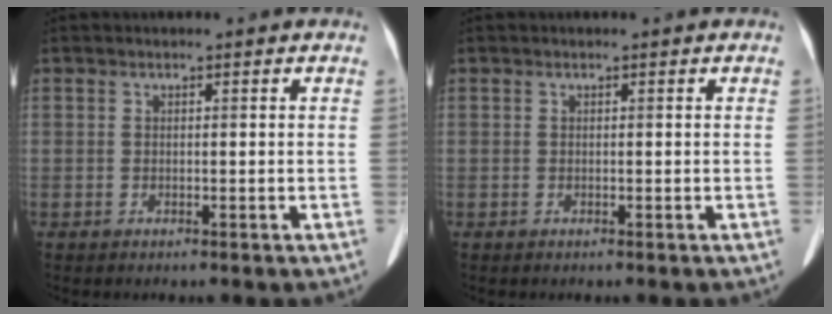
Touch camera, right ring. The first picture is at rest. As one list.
[{"total": 0.0}]